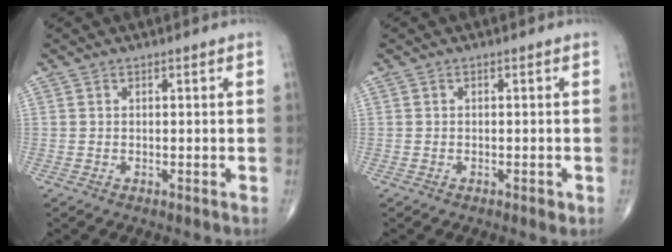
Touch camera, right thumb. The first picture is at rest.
{"total": 1.1, "force": [-0.6, 0.5, 0.8], "torque": [-0.011, -0.002, -0.008]}